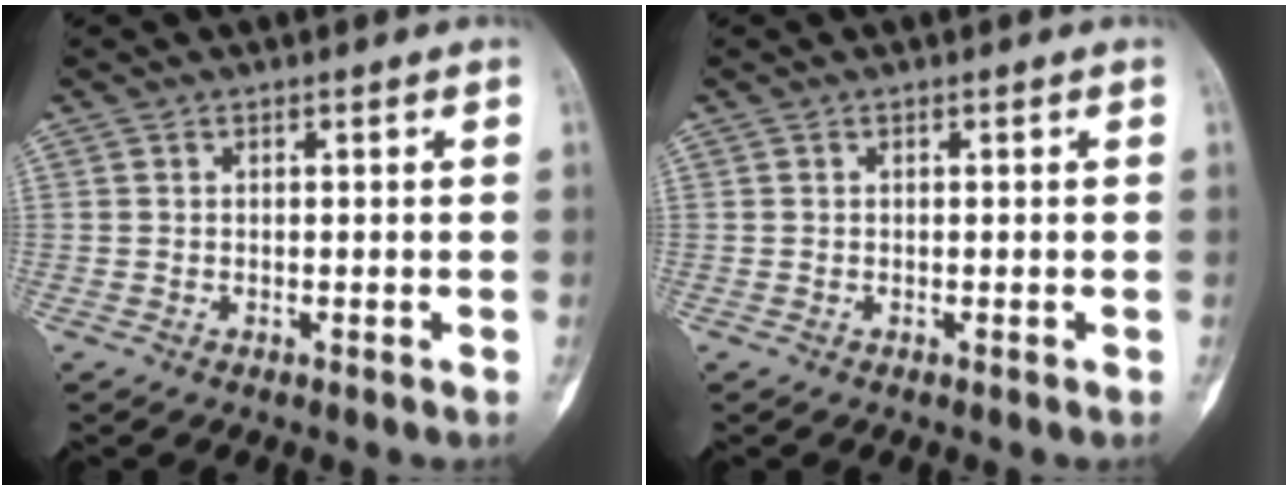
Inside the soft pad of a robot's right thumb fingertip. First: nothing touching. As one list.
[{"total": 0.0}]